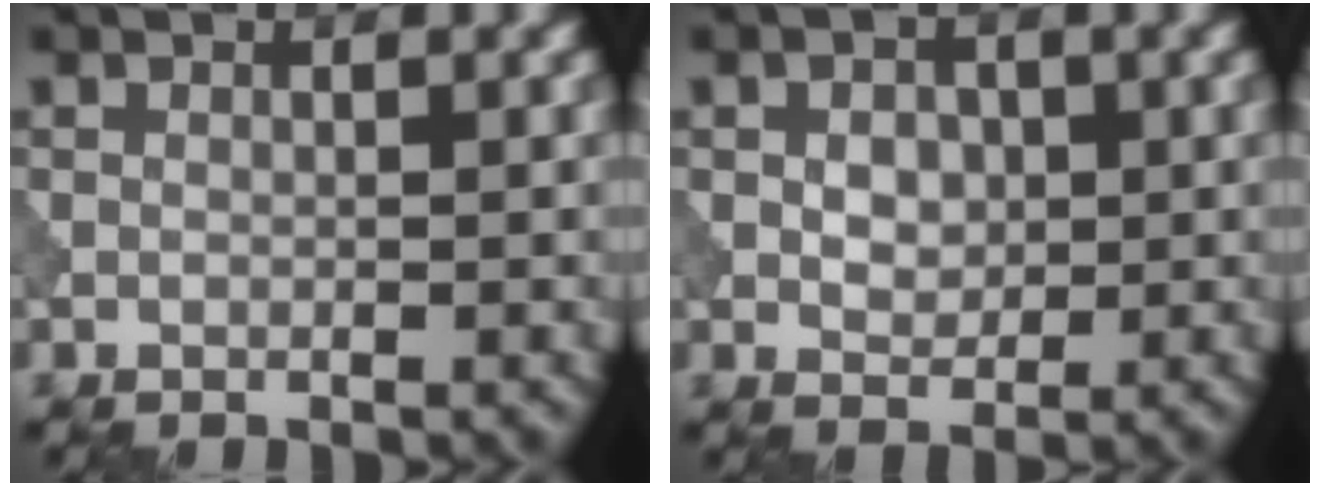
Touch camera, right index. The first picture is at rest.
{"total": 2.6, "force": [0.3, 1.9, 1.8], "torque": [-0.032, 0.002, 0.002]}